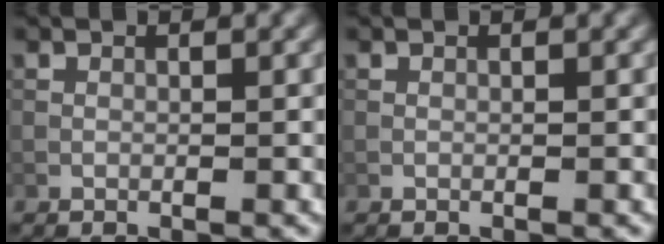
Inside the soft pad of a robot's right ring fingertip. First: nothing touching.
{"total": 0.0}